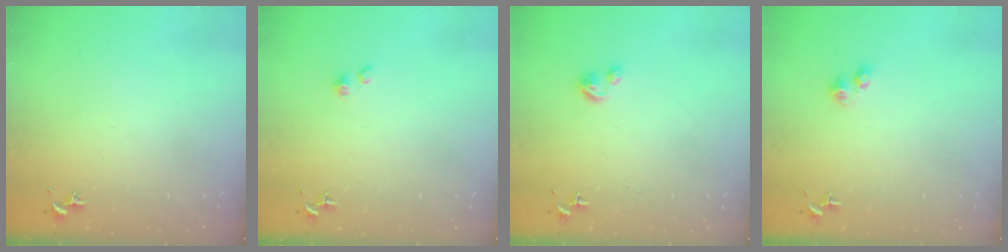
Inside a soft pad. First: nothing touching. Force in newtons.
{"total": 2.2, "press": 2.2, "slide": 0.2}
{"total": 2.8, "press": 2.8, "slide": 0.2}
{"total": 3.9, "press": 3.9, "slide": 0.6}